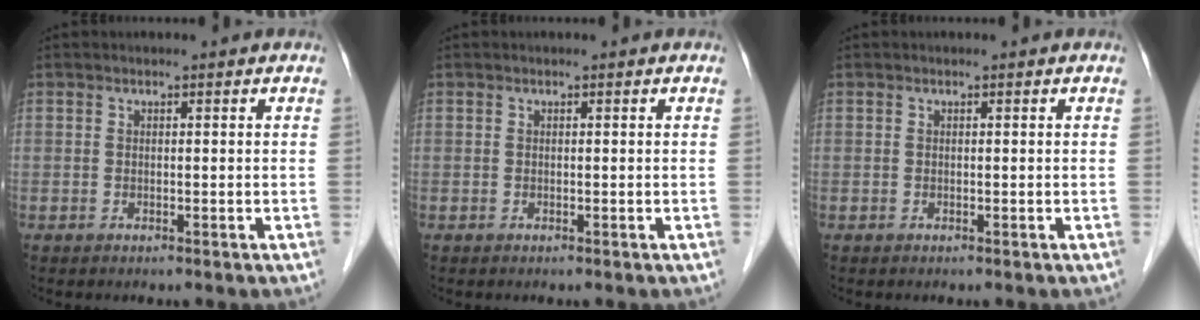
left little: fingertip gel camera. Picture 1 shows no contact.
{"total": 0.0}
{"total": 0.0}